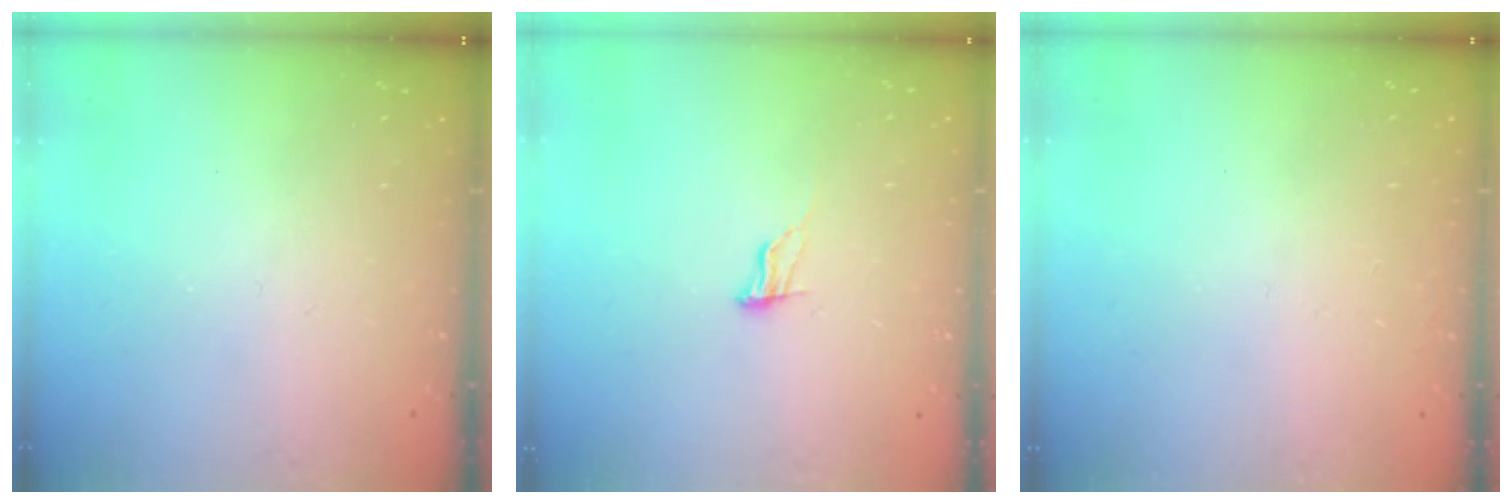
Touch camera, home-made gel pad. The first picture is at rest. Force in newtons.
{"total": 7.5, "press": 7.2, "slide": 1.8}
{"total": 1.6, "press": 1.6, "slide": 0.1}